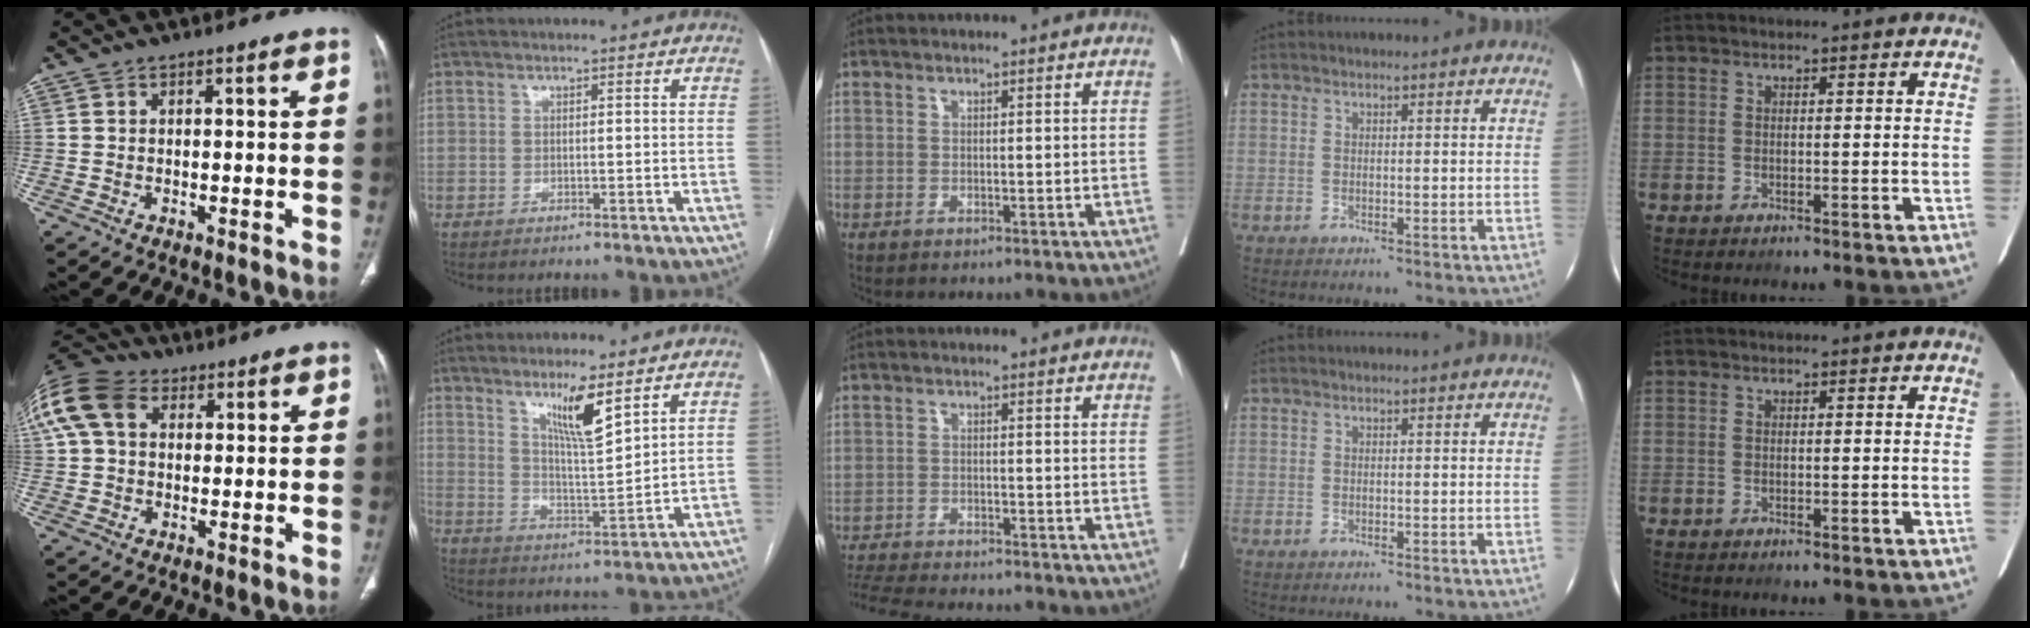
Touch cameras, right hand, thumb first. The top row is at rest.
{"thumb": {"total": 15.4, "force": [4.8, 11.1, 9.5], "torque": [-0.223, 0.042, 0.084]}, "index": {"total": 8.2, "force": [5.3, 0.5, 6.3], "torque": [-0.113, -0.016, 0.096]}, "middle": {"total": 12.7, "force": [-11.6, 1.4, 4.9], "torque": [-0.094, -0.014, -0.169]}}